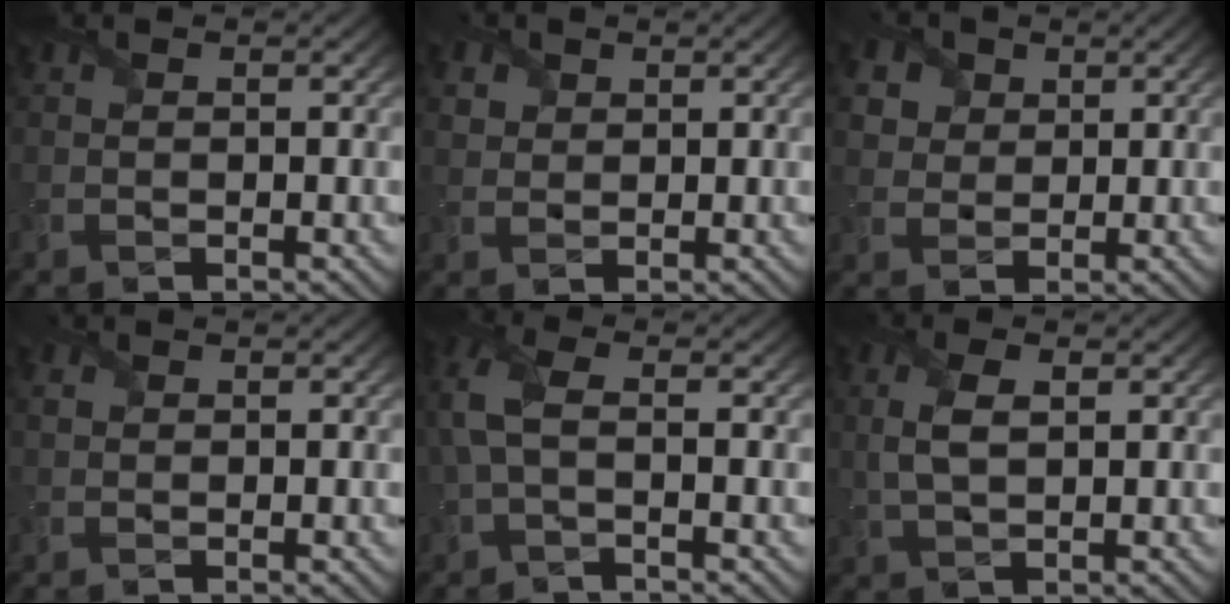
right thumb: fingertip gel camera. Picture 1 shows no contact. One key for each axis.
{"total": 2.6, "fx": 1.4, "fy": 2.1, "fz": 0.8, "tx": -0.036, "ty": -0.003, "tz": 0.032}
{"total": 6.0, "fx": 3.1, "fy": 4.6, "fz": 2.4, "tx": -0.110, "ty": 0.009, "tz": 0.053}
{"total": 1.0, "fx": 0.4, "fy": 0.9, "fz": 0.4, "tx": -0.015, "ty": -0.001, "tz": 0.008}
{"total": 4.7, "fx": 0.0, "fy": 2.2, "fz": 4.1, "tx": -0.114, "ty": 0.014, "tz": -0.008}
{"total": 4.1, "fx": 0.7, "fy": 1.9, "fz": 3.6, "tx": -0.089, "ty": 0.004, "tz": 0.015}